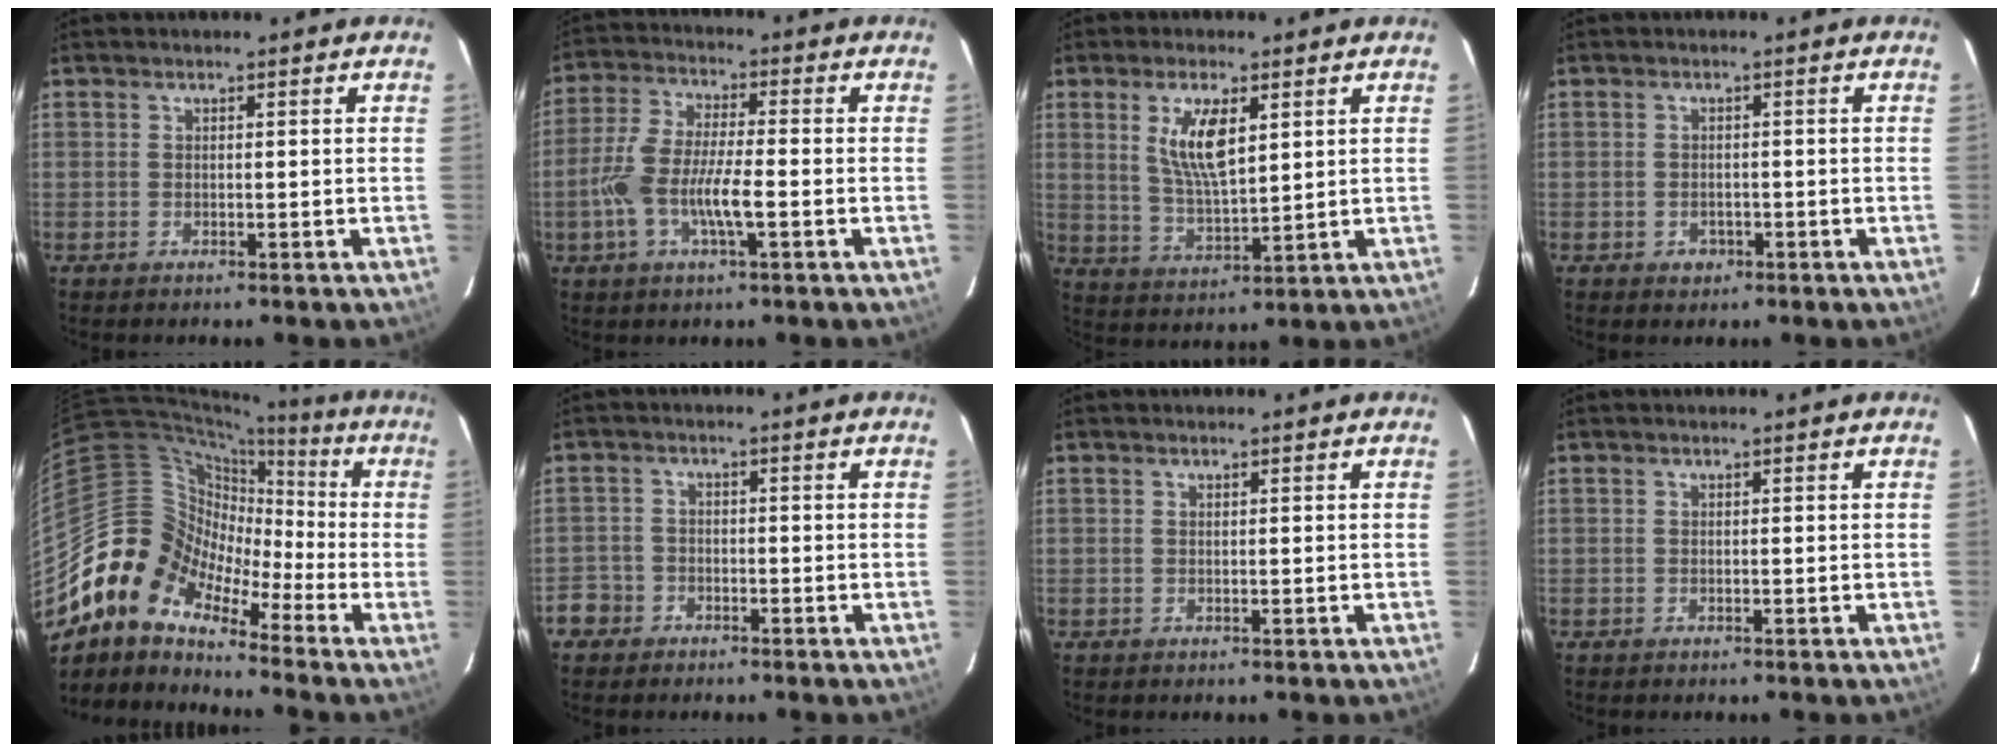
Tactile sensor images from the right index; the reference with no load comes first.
{"total": 10.5, "force": [-2.9, 2.6, 9.7], "torque": [-0.203, -0.002, -0.058]}
{"total": 9.0, "force": [3.2, 3.2, 7.7], "torque": [-0.144, -0.002, 0.070]}
{"total": 2.4, "force": [-1.0, 2.1, 0.7], "torque": [-0.014, 0.000, -0.006]}
{"total": 12.0, "force": [-8.4, 7.6, 4.0], "torque": [-0.071, 0.034, -0.191]}
{"total": 4.9, "force": [-2.9, 3.9, 0.5], "torque": [-0.014, 0.025, -0.057]}
{"total": 0.0}
{"total": 0.0}